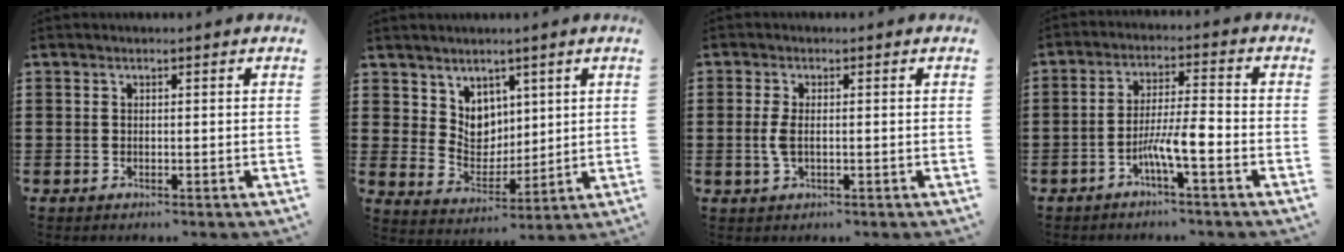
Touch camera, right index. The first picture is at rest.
{"total": 5.6, "force": [3.7, 4.2, 0.6], "torque": [-0.039, -0.006, 0.071]}
{"total": 2.8, "force": [-0.3, 0.9, 2.7], "torque": [-0.072, -0.010, -0.012]}
{"total": 6.6, "force": [-3.1, 0.6, 5.7], "torque": [-0.110, -0.004, -0.060]}